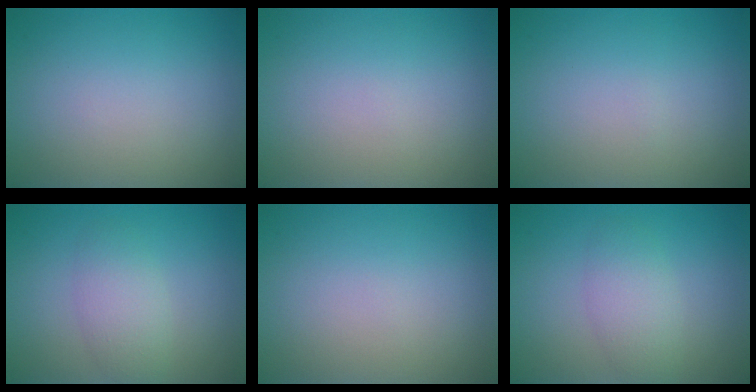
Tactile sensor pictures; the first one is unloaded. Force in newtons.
{"total": 0.0}
{"total": 0.0}
{"total": 2.8, "press": 2.8, "slide": 0.1}
{"total": 0.0}
{"total": 2.9, "press": 2.9, "slide": 0.1}